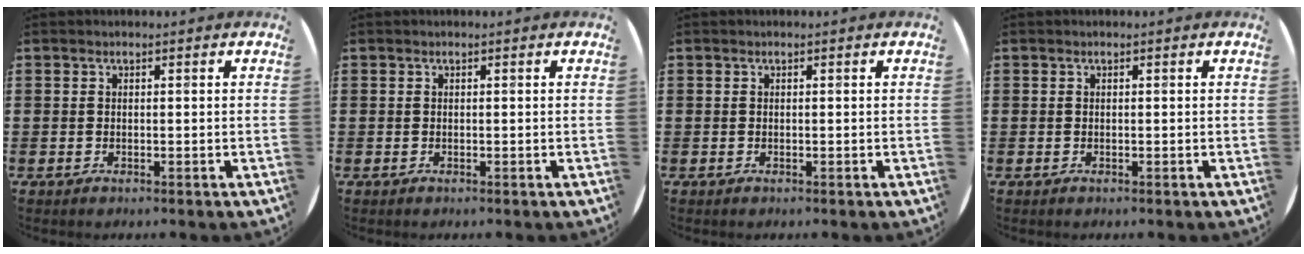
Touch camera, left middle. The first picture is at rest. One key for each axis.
{"total": 0.0}
{"total": 0.0}
{"total": 0.0}